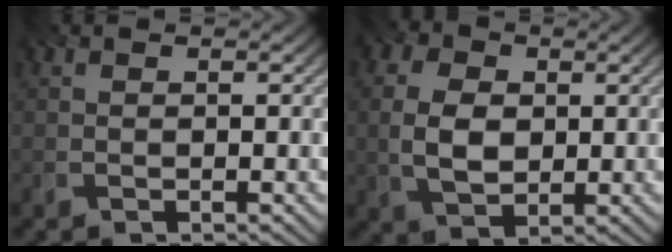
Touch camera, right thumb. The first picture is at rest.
{"total": 6.7, "force": [-0.1, 4.6, 4.9], "torque": [-0.120, 0.001, -0.006]}